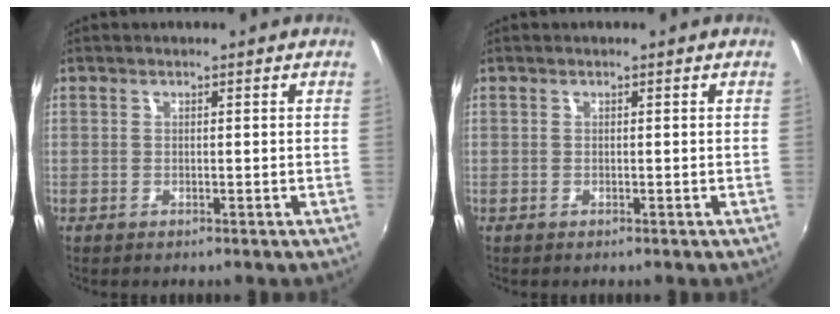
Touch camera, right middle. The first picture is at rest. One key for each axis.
{"total": 0.0}